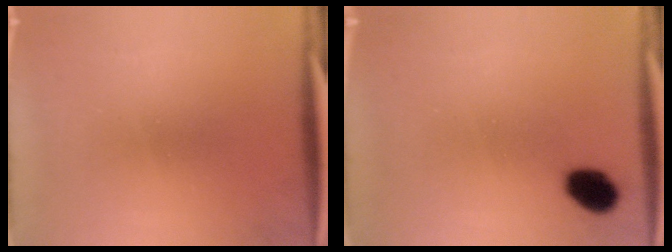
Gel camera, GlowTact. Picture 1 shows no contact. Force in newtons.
{"total": 6.1}